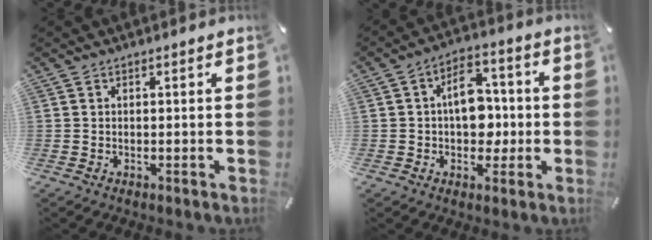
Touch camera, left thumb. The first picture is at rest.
{"total": 10.6, "force": [-0.2, 7.4, 7.6], "torque": [-0.098, 0.012, -0.002]}